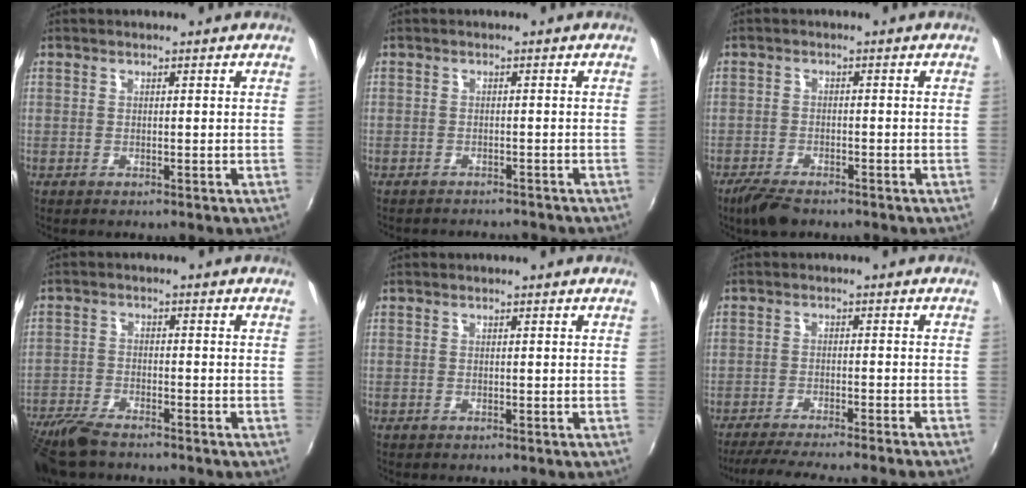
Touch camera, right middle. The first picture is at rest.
{"total": 4.2, "force": [-3.8, 1.3, 0.9], "torque": [-0.028, 0.000, -0.054]}
{"total": 5.0, "force": [-4.0, 1.6, 2.5], "torque": [-0.069, -0.010, -0.076]}
{"total": 9.4, "force": [-8.0, 2.5, 4.4], "torque": [-0.115, -0.026, -0.153]}
{"total": 0.0}
{"total": 11.3, "force": [-10.0, -1.4, 5.1], "torque": [-0.110, -0.013, -0.151]}